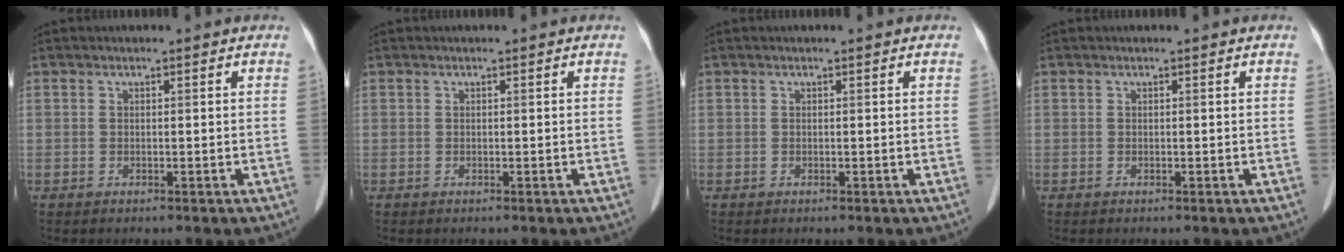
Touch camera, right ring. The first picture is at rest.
{"total": 0.0}
{"total": 0.0}
{"total": 0.0}